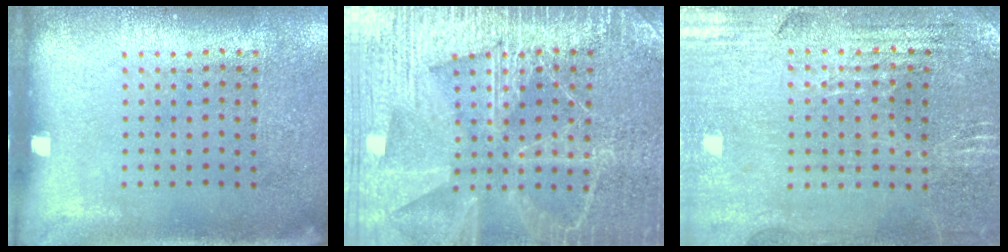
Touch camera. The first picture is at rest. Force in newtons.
{"total": 6.6, "press": 6.5, "slide": 0.8}
{"total": 1.8, "press": 1.7, "slide": 0.4}